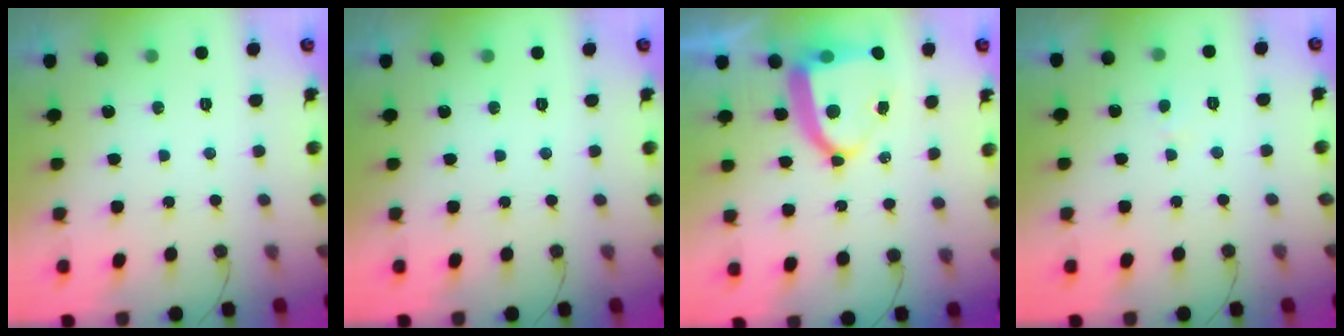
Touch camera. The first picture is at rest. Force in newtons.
{"total": 0.0}
{"total": 12.1, "press": 12.0, "slide": 1.5}
{"total": 2.2, "press": 2.2, "slide": 0.2}